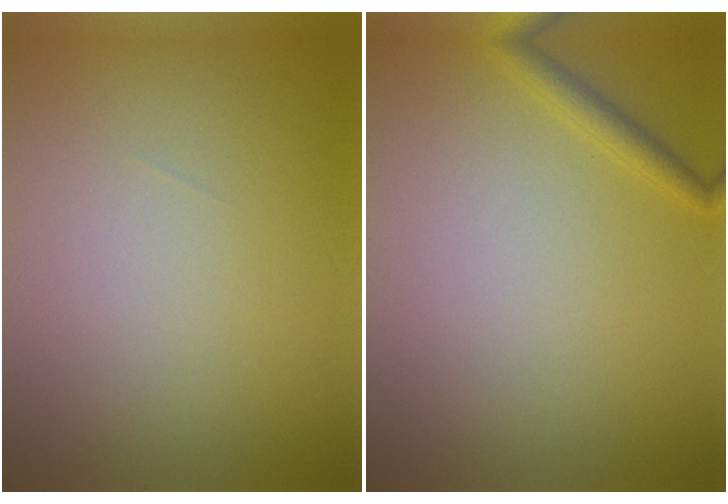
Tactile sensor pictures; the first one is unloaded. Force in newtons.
{"total": 1.4, "press": 1.4, "slide": 0.1}